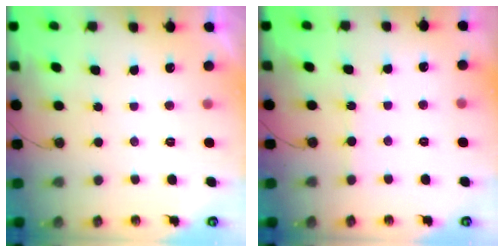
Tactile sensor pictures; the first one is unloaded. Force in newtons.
{"total": 1.9, "press": 1.8, "slide": 0.3}